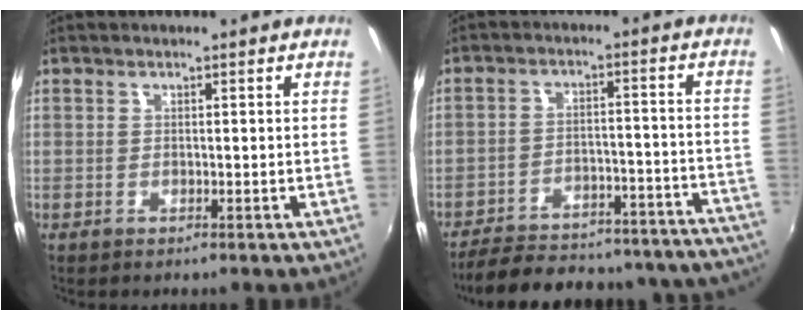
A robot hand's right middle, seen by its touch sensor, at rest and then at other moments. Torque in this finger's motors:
{"motor_torque": [1.09, -1.05, 0.19, 0.11]}